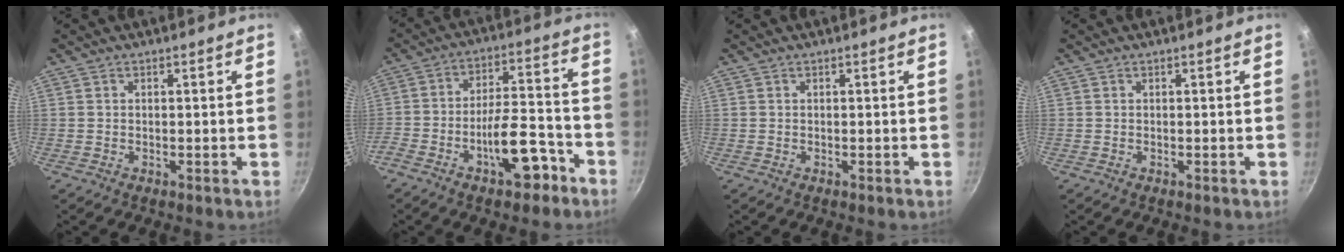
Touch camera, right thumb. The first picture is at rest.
{"total": 12.4, "force": [-6.9, 5.1, 8.9], "torque": [-0.118, 0.072, -0.100]}
{"total": 0.0}
{"total": 0.0}